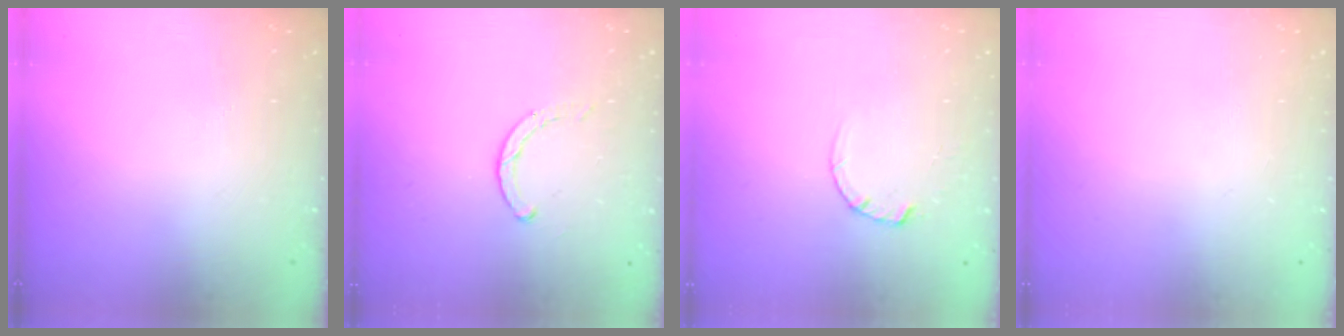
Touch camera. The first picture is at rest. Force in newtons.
{"total": 1.9, "press": 1.8, "slide": 0.3}
{"total": 2.4, "press": 2.4, "slide": 0.3}
{"total": 0.0}